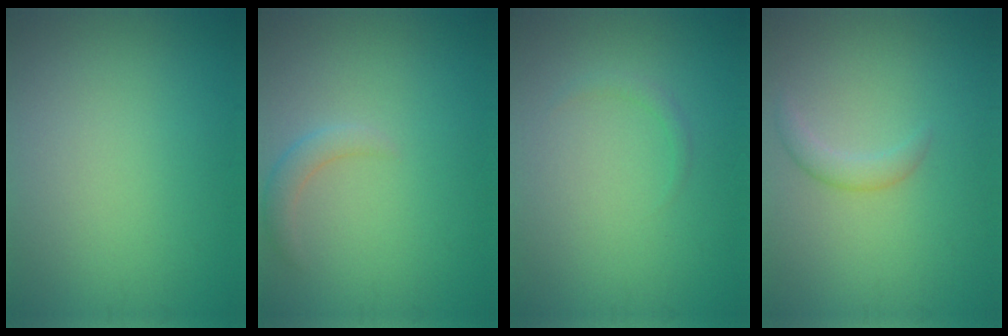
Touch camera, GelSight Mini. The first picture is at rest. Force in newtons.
{"total": 1.6, "press": 1.6, "slide": 0.1}
{"total": 0.8, "press": 0.8, "slide": 0.1}
{"total": 1.6, "press": 1.6, "slide": 0.1}